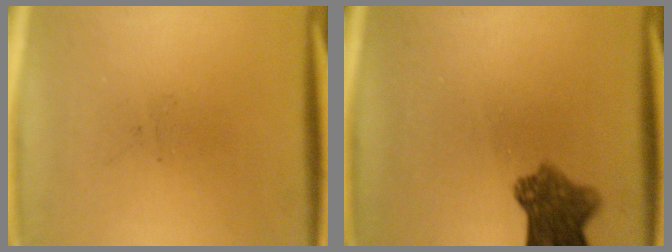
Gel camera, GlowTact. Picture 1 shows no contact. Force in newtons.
{"total": 7.3}